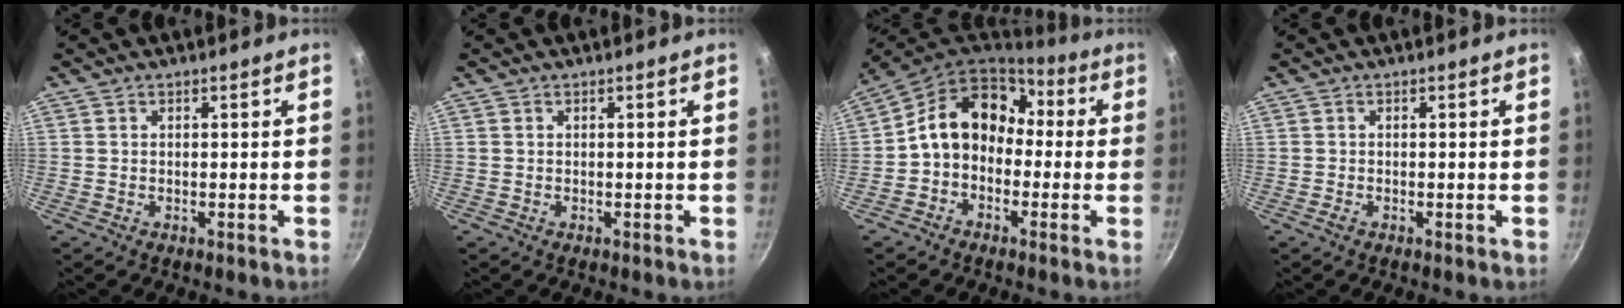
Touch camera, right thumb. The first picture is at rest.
{"total": 0.0}
{"total": 13.1, "force": [0.3, 10.4, 8.0], "torque": [-0.098, 0.049, -0.016]}
{"total": 0.5, "force": [-0.3, 0.2, 0.3], "torque": [-0.008, 0.002, -0.008]}